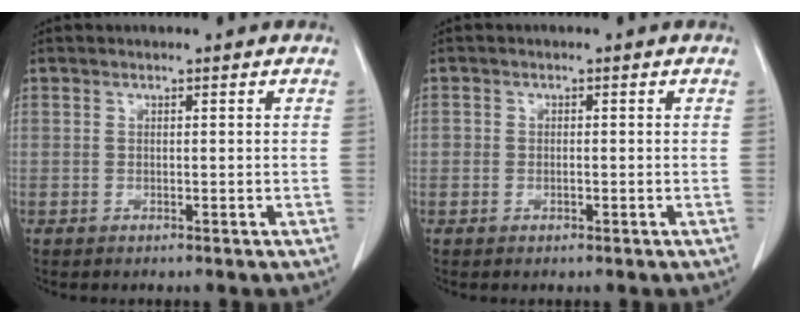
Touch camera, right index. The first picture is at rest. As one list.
[{"total": 1.3, "force": [-0.3, 1.1, 0.6], "torque": [-0.008, 0.004, -0.003]}]